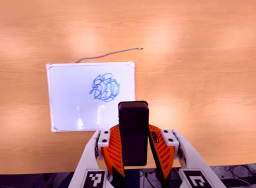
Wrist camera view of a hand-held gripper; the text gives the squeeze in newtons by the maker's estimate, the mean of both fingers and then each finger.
{"total": 6.1, "left": 5.7, "right": 6.5}